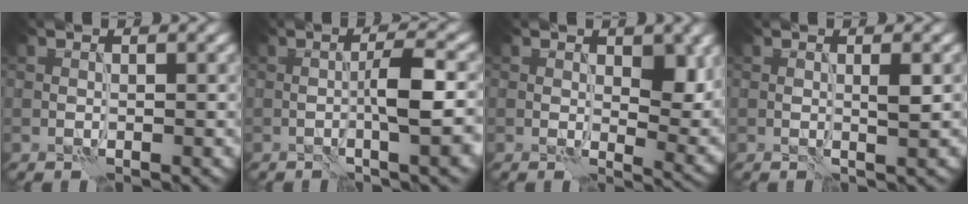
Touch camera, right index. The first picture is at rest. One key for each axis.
{"total": 5.1, "fx": -0.9, "fy": 0.6, "fz": 4.9, "tx": -0.082, "ty": 0.010, "tz": -0.018}
{"total": 4.4, "fx": 1.2, "fy": 2.3, "fz": 3.5, "tx": -0.042, "ty": -0.012, "tz": 0.022}
{"total": 1.4, "fx": 0.1, "fy": 0.1, "fz": 1.4, "tx": -0.025, "ty": 0.000, "tz": 0.001}